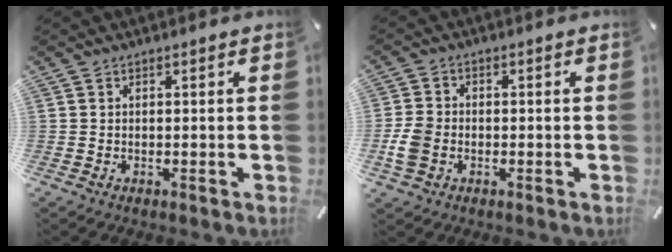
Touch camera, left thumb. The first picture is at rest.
{"total": 5.8, "force": [-1.5, 4.8, 2.9], "torque": [-0.070, 0.009, -0.027]}